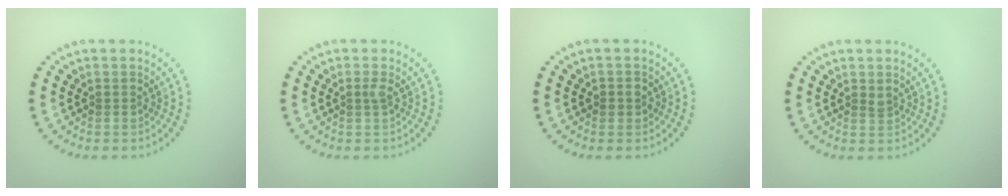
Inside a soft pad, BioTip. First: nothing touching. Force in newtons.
{"total": 0.8, "press": 0.6, "slide": 0.6}
{"total": 1.1, "press": 1.0, "slide": 0.3}
{"total": 0.7, "press": 0.6, "slide": 0.4}